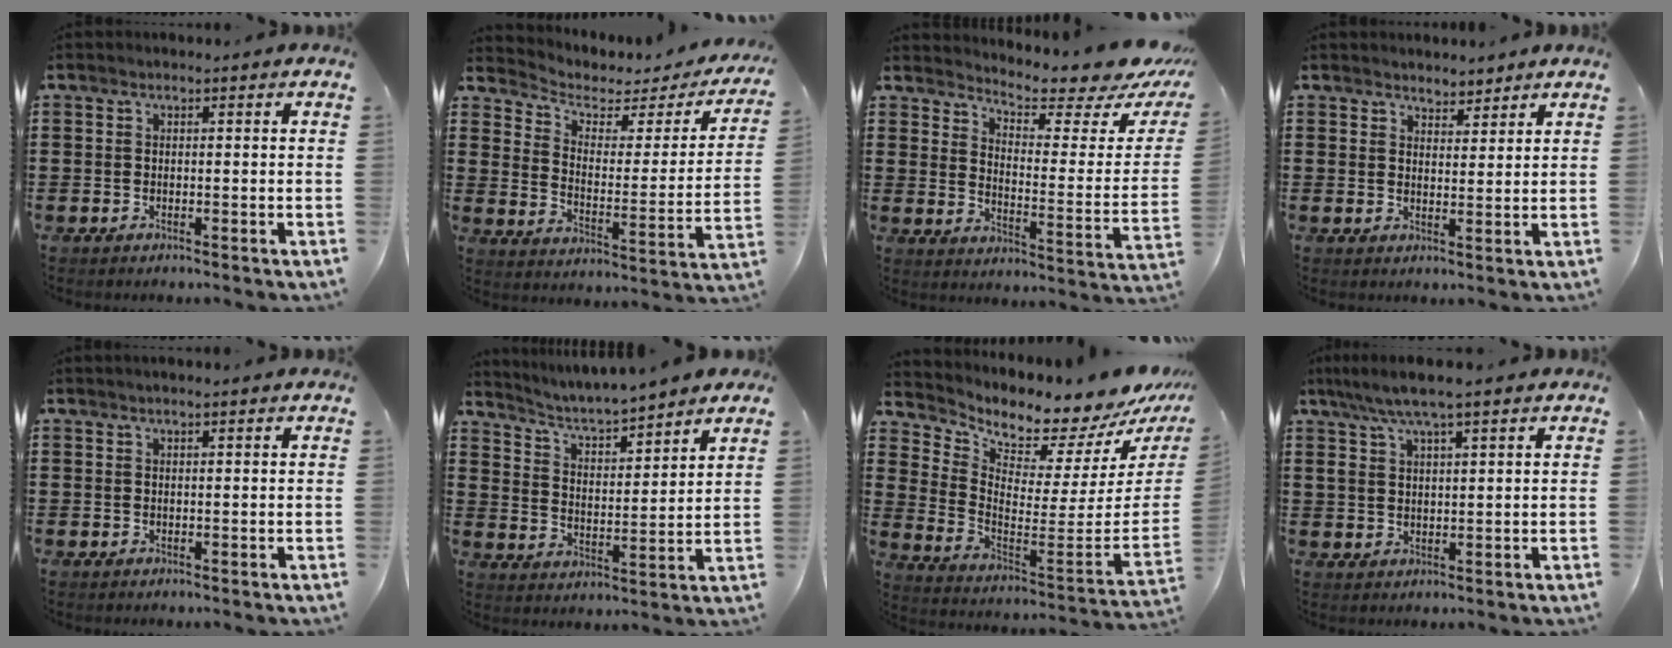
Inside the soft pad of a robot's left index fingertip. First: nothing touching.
{"total": 3.2, "force": [2.1, 1.9, 1.4], "torque": [-0.047, -0.015, 0.030]}
{"total": 5.9, "force": [5.4, 0.1, 2.3], "torque": [-0.057, -0.051, 0.087]}
{"total": 3.0, "force": [2.9, 0.9, -0.2], "torque": [-0.005, -0.003, 0.055]}
{"total": 0.6, "force": [0.4, 0.1, 0.5], "torque": [-0.009, 0.001, 0.008]}
{"total": 4.6, "force": [4.4, 0.4, 1.2], "torque": [-0.045, -0.031, 0.071]}
{"total": 5.4, "force": [5.3, 0.7, 0.7], "torque": [-0.037, -0.079, 0.082]}
{"total": 5.6, "force": [4.1, 0.9, 3.8], "torque": [-0.082, -0.005, 0.072]}